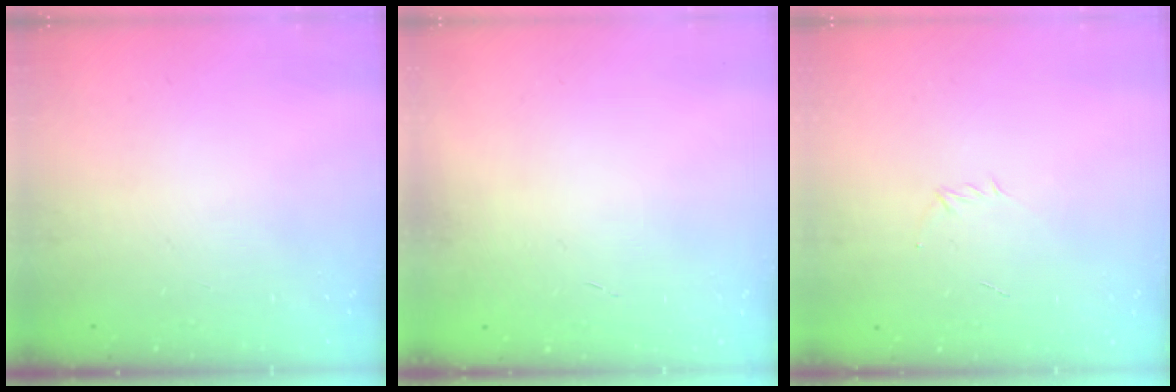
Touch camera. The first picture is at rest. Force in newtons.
{"total": 0.0}
{"total": 2.7, "press": 2.6, "slide": 0.7}